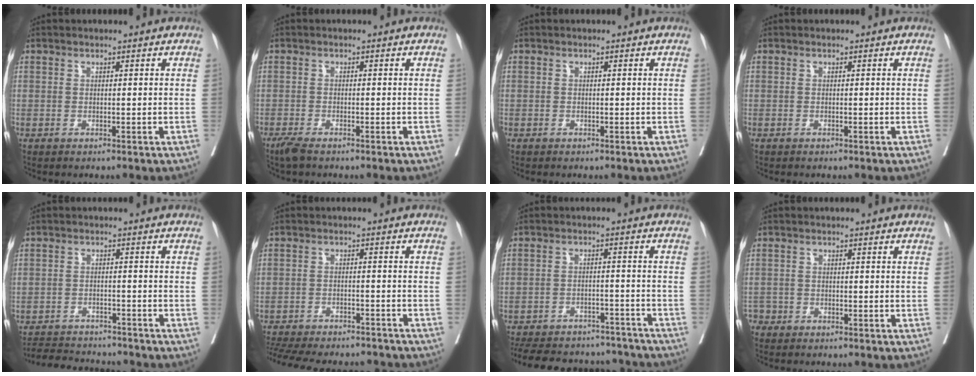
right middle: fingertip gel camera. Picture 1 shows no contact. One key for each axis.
{"total": 3.8, "fx": -2.8, "fy": 1.0, "fz": 2.4, "tx": -0.052, "ty": -0.011, "tz": -0.048}
{"total": 1.1, "fx": -0.2, "fy": 1.1, "fz": -0.1, "tx": 0.010, "ty": 0.008, "tz": -0.008}
{"total": 0.0}
{"total": 7.3, "fx": -7.0, "fy": 1.9, "fz": 1.2, "tx": -0.015, "ty": 0.001, "tz": -0.107}
{"total": 18.9, "fx": -16.8, "fy": 4.8, "fz": 7.1, "tx": -0.188, "ty": -0.021, "tz": -0.233}
{"total": 21.0, "fx": -18.7, "fy": 7.0, "fz": 6.8, "tx": -0.167, "ty": -0.006, "tz": -0.248}
{"total": 1.4, "fx": -1.1, "fy": 0.9, "fz": -0.2, "tx": 0.002, "ty": 0.006, "tz": -0.022}